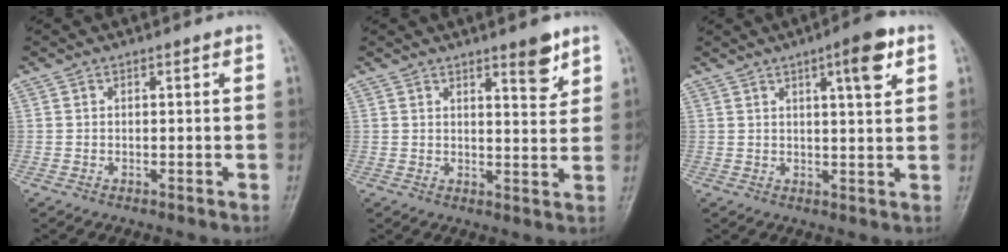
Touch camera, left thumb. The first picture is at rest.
{"total": 5.2, "force": [3.5, 1.4, 3.7], "torque": [-0.040, -0.026, 0.048]}
{"total": 7.0, "force": [3.4, 1.6, 5.9], "torque": [-0.077, -0.014, 0.046]}